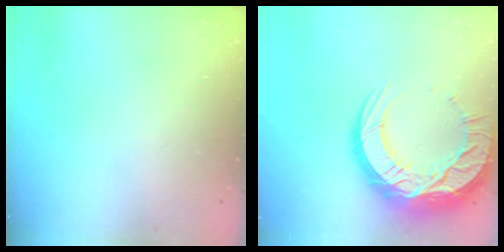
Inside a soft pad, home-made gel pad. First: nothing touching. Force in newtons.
{"total": 22.3, "press": 22.2, "slide": 1.9}